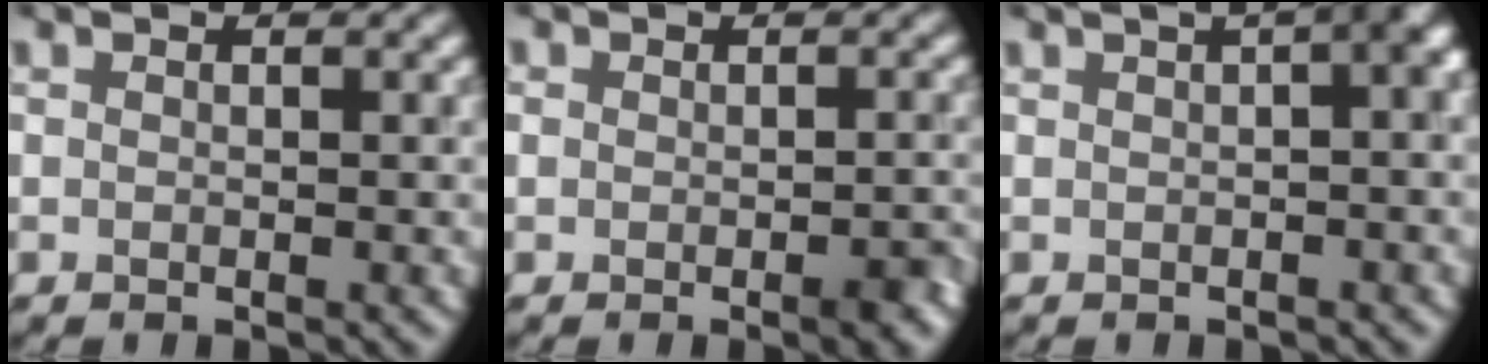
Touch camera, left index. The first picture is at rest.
{"total": 2.5, "force": [-0.9, 1.5, 1.7], "torque": [-0.018, -0.008, -0.012]}
{"total": 9.7, "force": [3.0, 4.6, 8.0], "torque": [-0.036, 0.058, 0.009]}